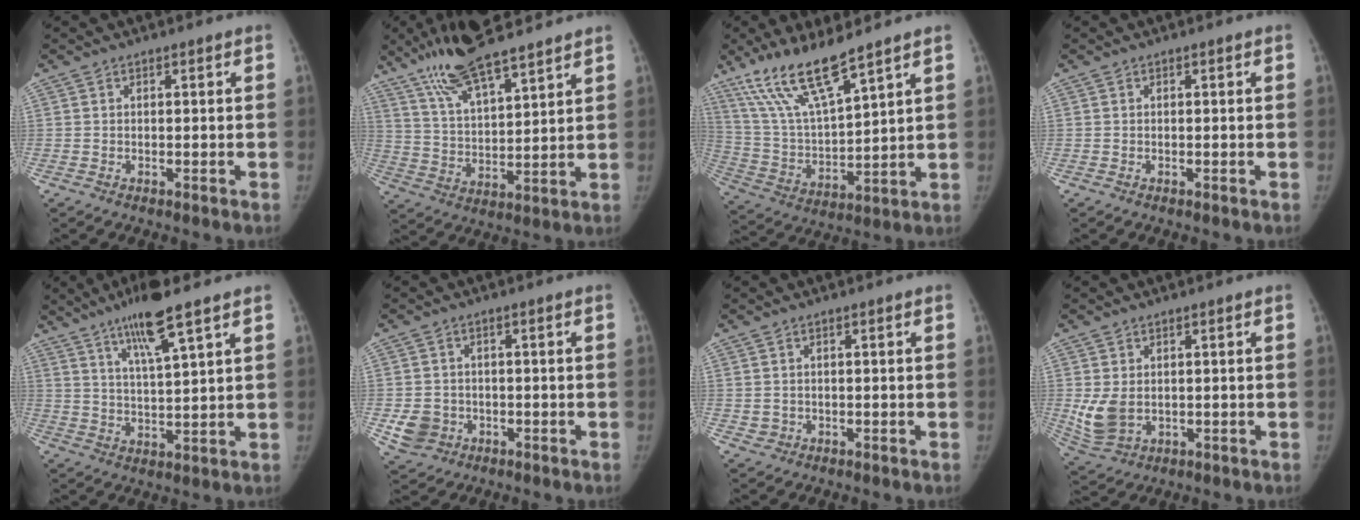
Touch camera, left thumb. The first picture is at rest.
{"total": 15.9, "force": [12.2, 3.7, 9.6], "torque": [-0.157, -0.046, 0.224]}
{"total": 14.6, "force": [10.7, 2.6, 9.5], "torque": [-0.178, -0.055, 0.223]}
{"total": 0.0}
{"total": 10.2, "force": [6.5, 0.9, 7.8], "torque": [-0.140, -0.030, 0.118]}
{"total": 5.2, "force": [-1.4, 4.7, 1.8], "torque": [-0.023, 0.004, -0.017]}
{"total": 1.3, "force": [0.0, 1.3, 0.4], "torque": [-0.005, 0.000, 0.008]}
{"total": 6.4, "force": [0.4, 4.6, 4.5], "torque": [-0.093, -0.015, 0.024]}